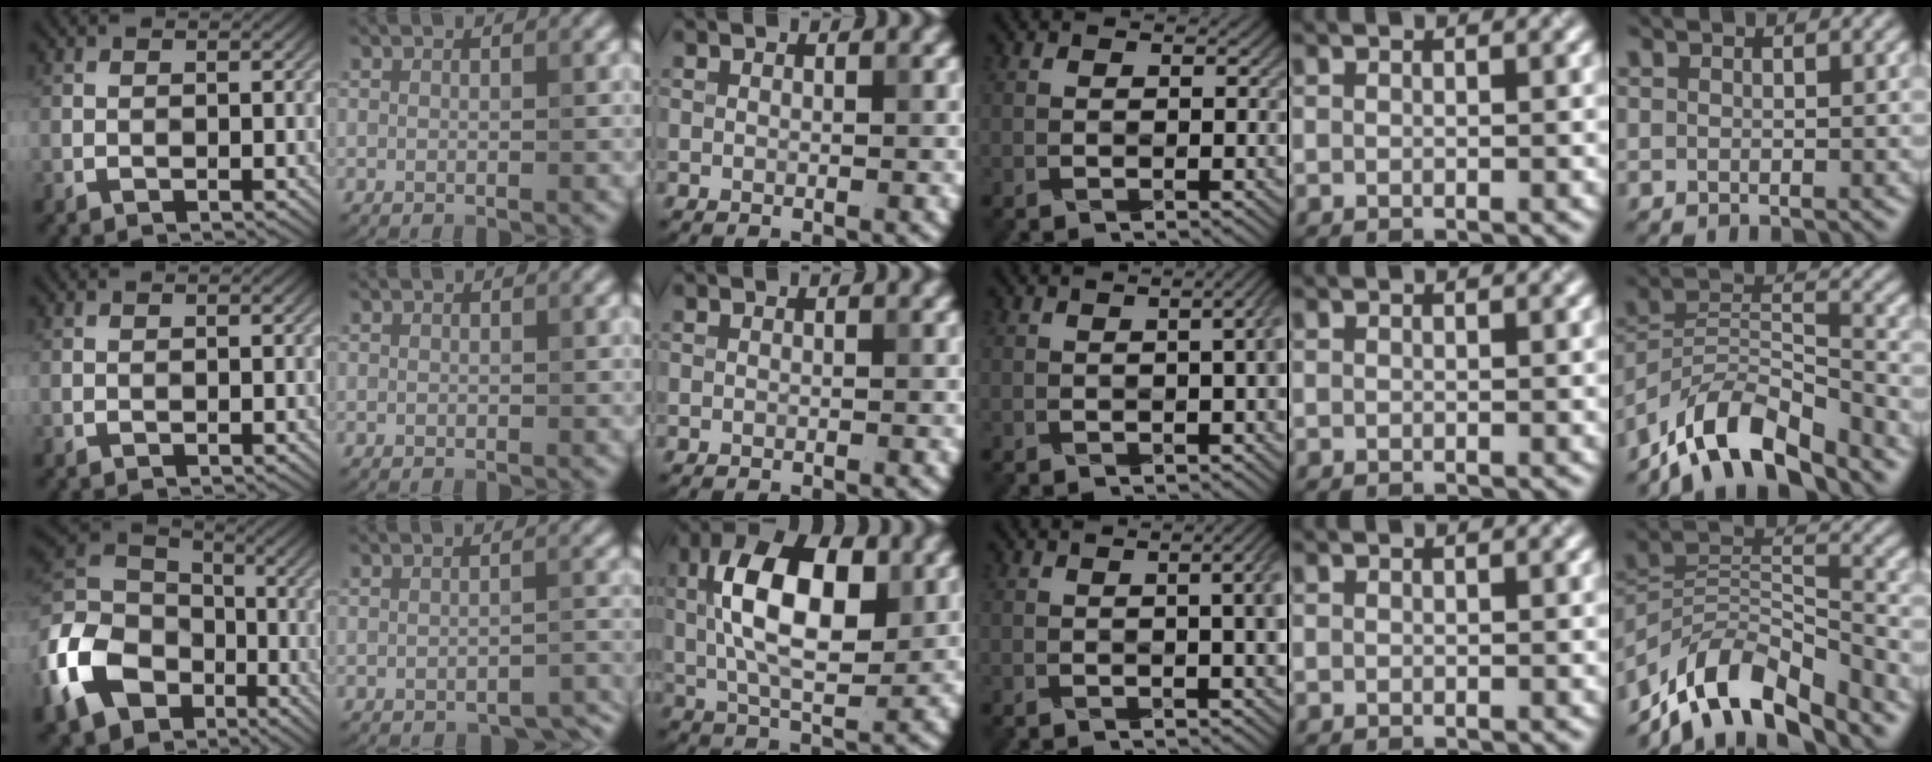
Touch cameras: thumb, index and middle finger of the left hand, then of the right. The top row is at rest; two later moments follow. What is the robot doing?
{"motion": "wrap", "object": "ribbon"}